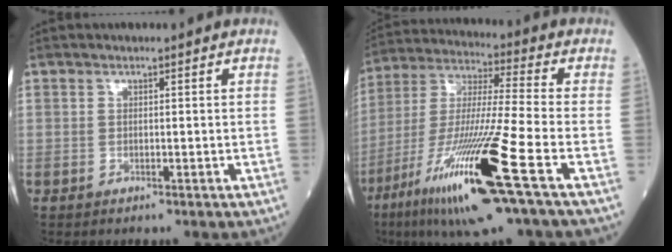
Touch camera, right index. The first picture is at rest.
{"total": 20.4, "force": [-9.4, -0.2, 18.1], "torque": [-0.369, -0.046, -0.179]}